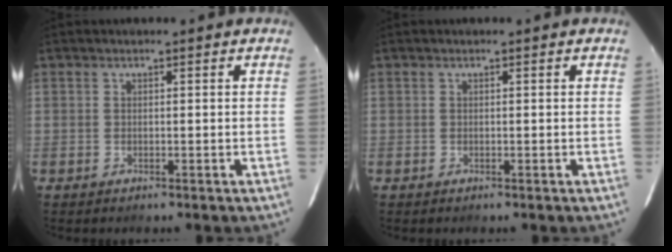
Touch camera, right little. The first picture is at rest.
{"total": 0.0}